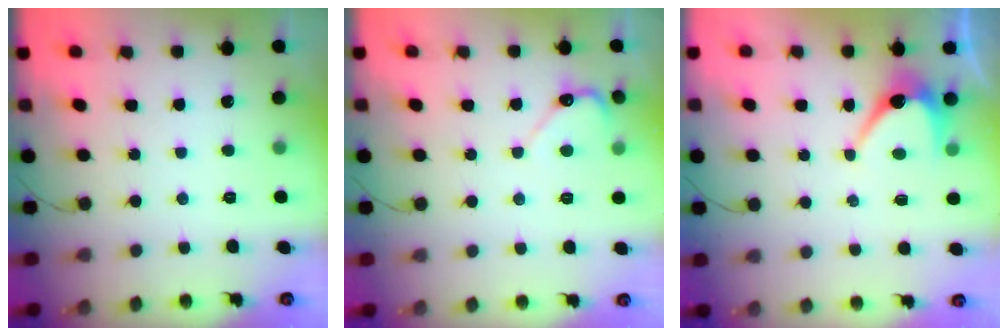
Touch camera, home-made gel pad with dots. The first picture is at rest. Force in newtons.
{"total": 4.5, "press": 4.5, "slide": 0.5}
{"total": 6.8, "press": 6.7, "slide": 0.6}